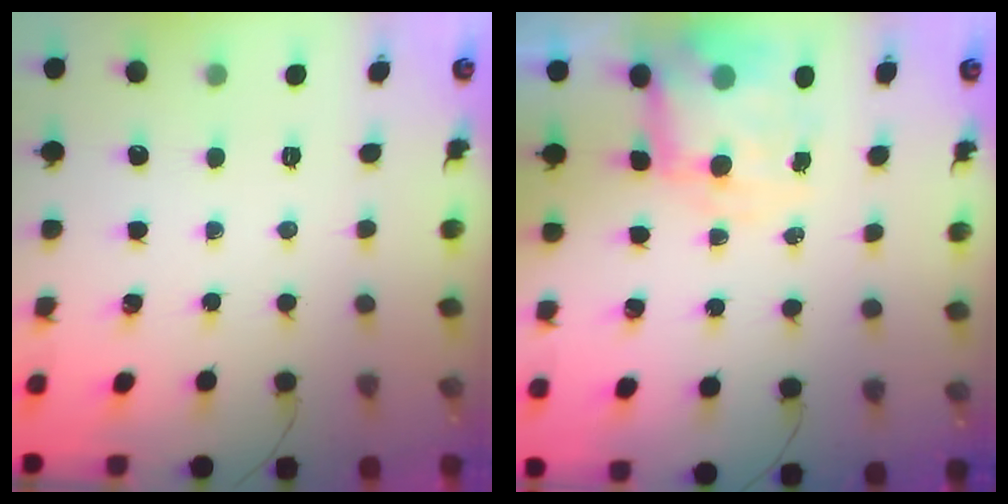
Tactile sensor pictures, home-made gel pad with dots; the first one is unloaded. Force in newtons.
{"total": 8.6, "press": 8.3, "slide": 2.2}